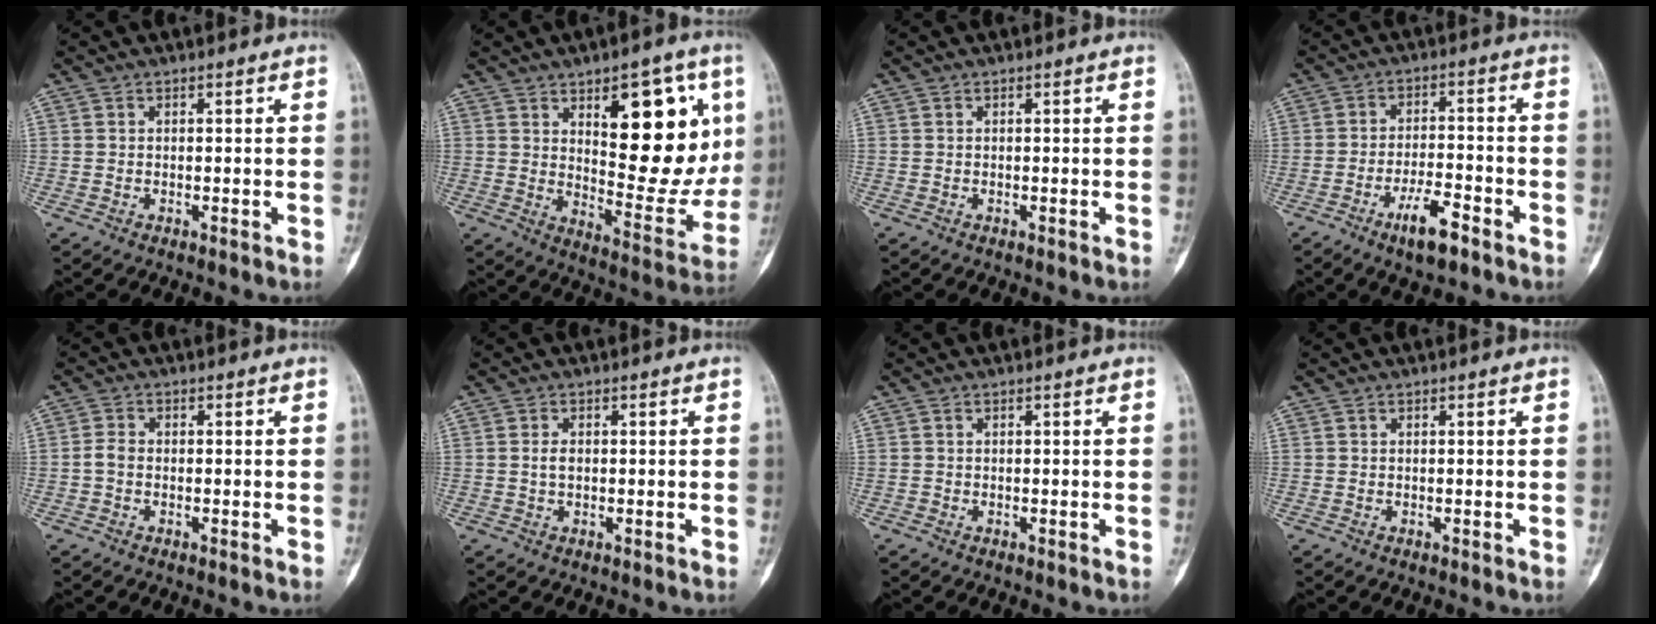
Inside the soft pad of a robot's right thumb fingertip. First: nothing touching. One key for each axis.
{"total": 20.2, "fx": 6.5, "fy": 8.6, "fz": 17.0, "tx": -0.179, "ty": -0.038, "tz": 0.102}
{"total": 0.0}
{"total": 7.2, "fx": -4.5, "fy": 2.2, "fz": 5.3, "tx": -0.088, "ty": 0.027, "tz": -0.073}
{"total": 2.1, "fx": -0.5, "fy": 1.4, "fz": 1.4, "tx": -0.029, "ty": 0.004, "tz": -0.016}
{"total": 1.7, "fx": -0.1, "fy": 1.0, "fz": 1.3, "tx": -0.025, "ty": 0.002, "tz": -0.005}
{"total": 0.0}
{"total": 0.0}